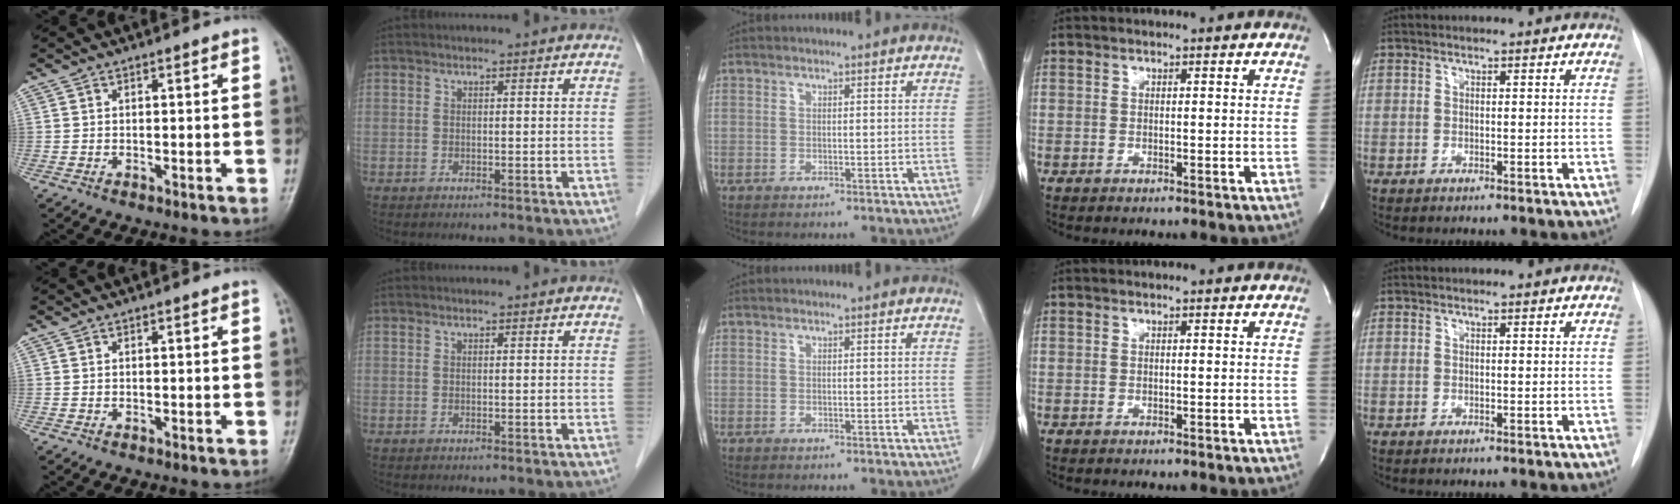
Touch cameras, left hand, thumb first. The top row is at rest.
{}